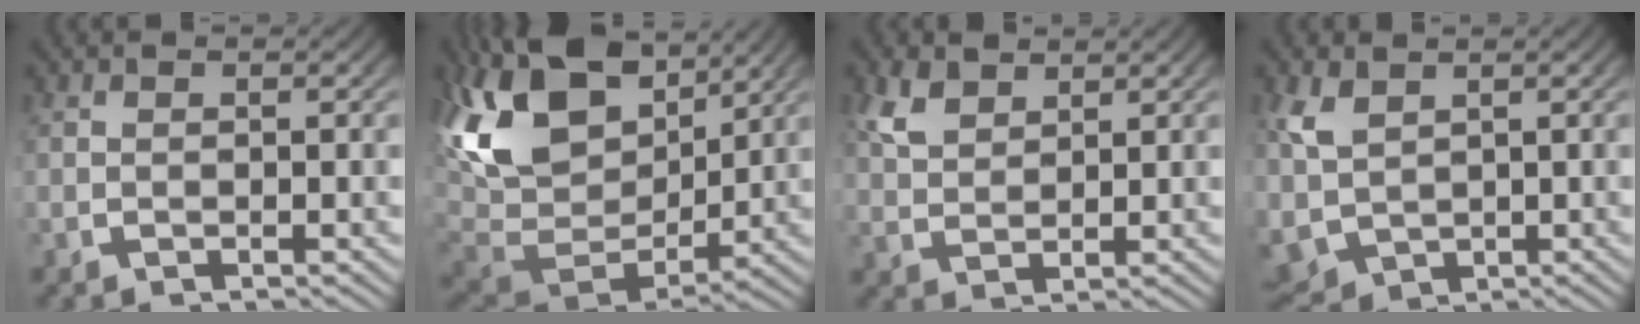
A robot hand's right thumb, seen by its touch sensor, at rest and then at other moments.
{"total": 14.2, "force": [3.4, 8.8, 10.7], "torque": [-0.241, -0.027, 0.073]}
{"total": 3.4, "force": [2.4, 1.6, 1.6], "torque": [-0.034, 0.000, 0.056]}
{"total": 6.4, "force": [-0.4, 5.2, 3.7], "torque": [-0.098, -0.037, 0.024]}